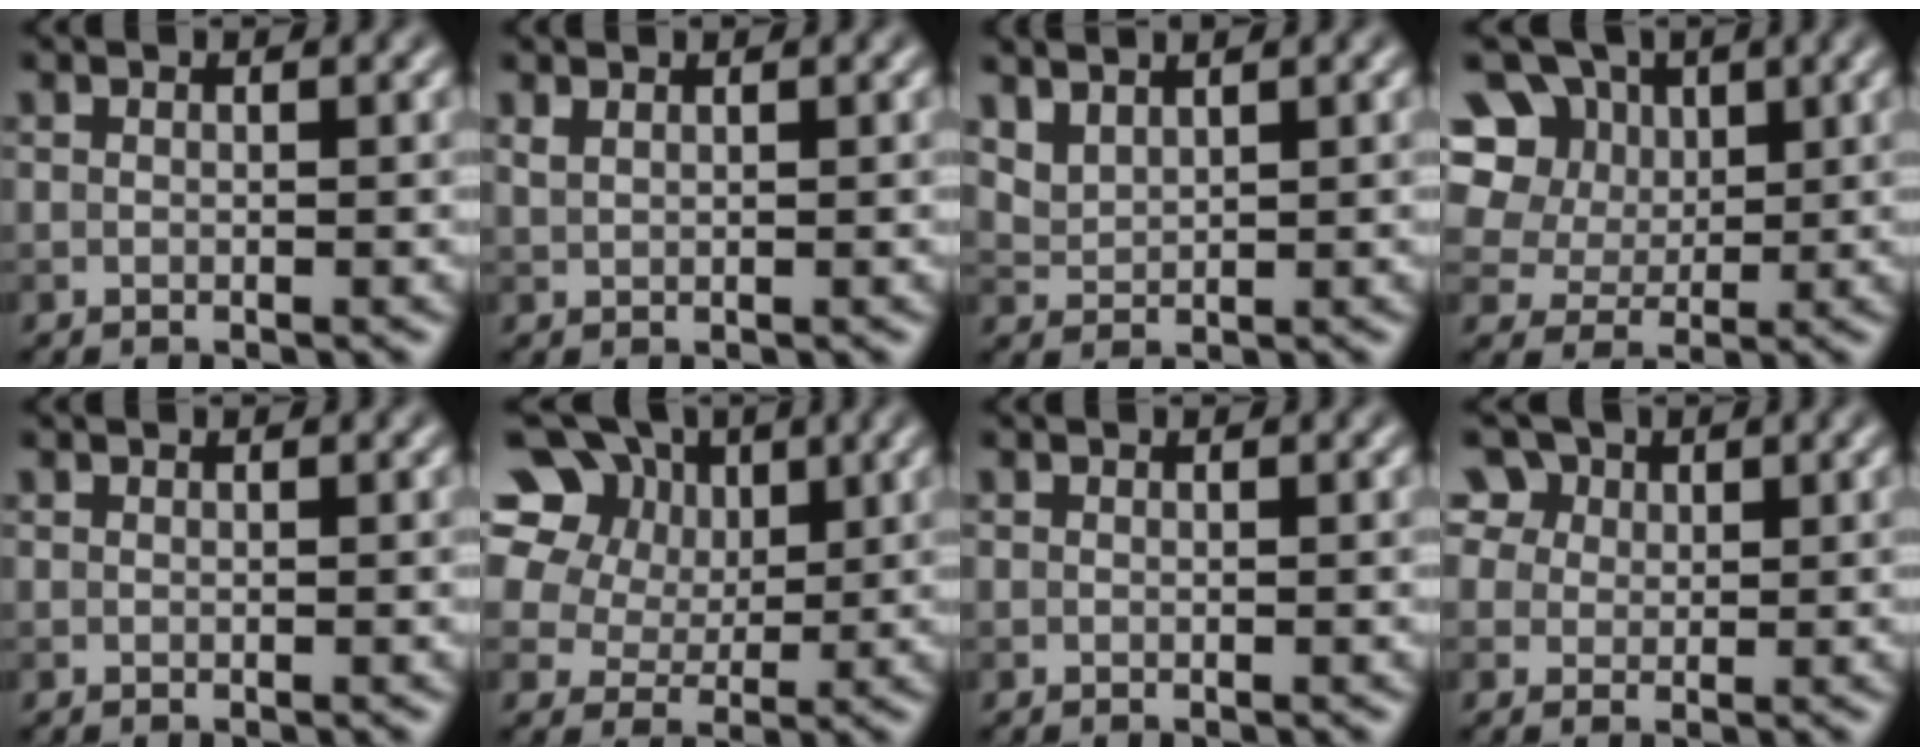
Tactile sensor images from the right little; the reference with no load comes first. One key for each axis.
{"total": 0.8, "fx": 0.7, "fy": 0.2, "fz": 0.4, "tx": -0.011, "ty": 0.001, "tz": 0.016}
{"total": 2.5, "fx": 2.1, "fy": 1.0, "fz": 0.9, "tx": -0.026, "ty": 0.003, "tz": 0.049}
{"total": 11.9, "fx": 4.9, "fy": 9.3, "fz": 5.5, "tx": -0.129, "ty": 0.038, "tz": 0.078}
{"total": 0.0}
{"total": 18.9, "fx": 9.0, "fy": 14.0, "fz": 8.9, "tx": -0.222, "ty": 0.059, "tz": 0.157}
{"total": 0.0}
{"total": 8.1, "fx": 4.6, "fy": 5.7, "fz": 3.4, "tx": -0.078, "ty": 0.018, "tz": 0.065}